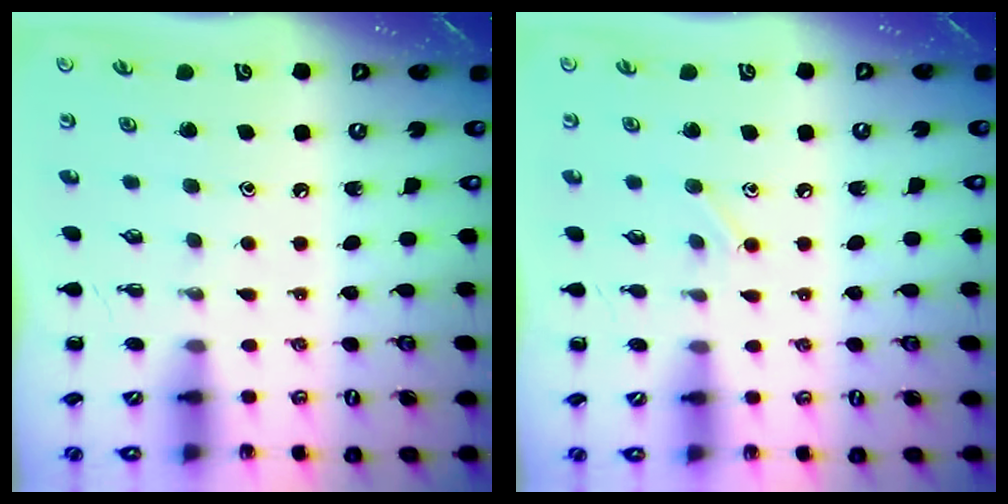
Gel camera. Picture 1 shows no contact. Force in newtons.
{"total": 6.3, "press": 6.0, "slide": 1.9}